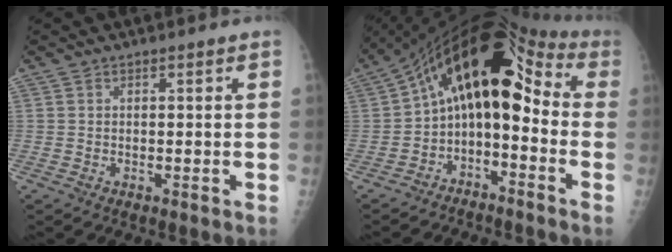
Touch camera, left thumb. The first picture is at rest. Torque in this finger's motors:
{"motor_torque": [1.19, 3.82, 1.59, -1.18, 0.31]}